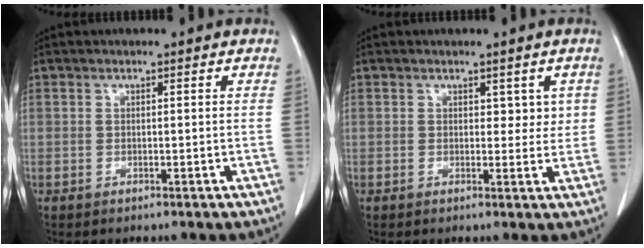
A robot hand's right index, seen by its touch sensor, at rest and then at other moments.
{"total": 2.6, "force": [1.0, 1.7, 1.7], "torque": [-0.009, -0.002, 0.012]}